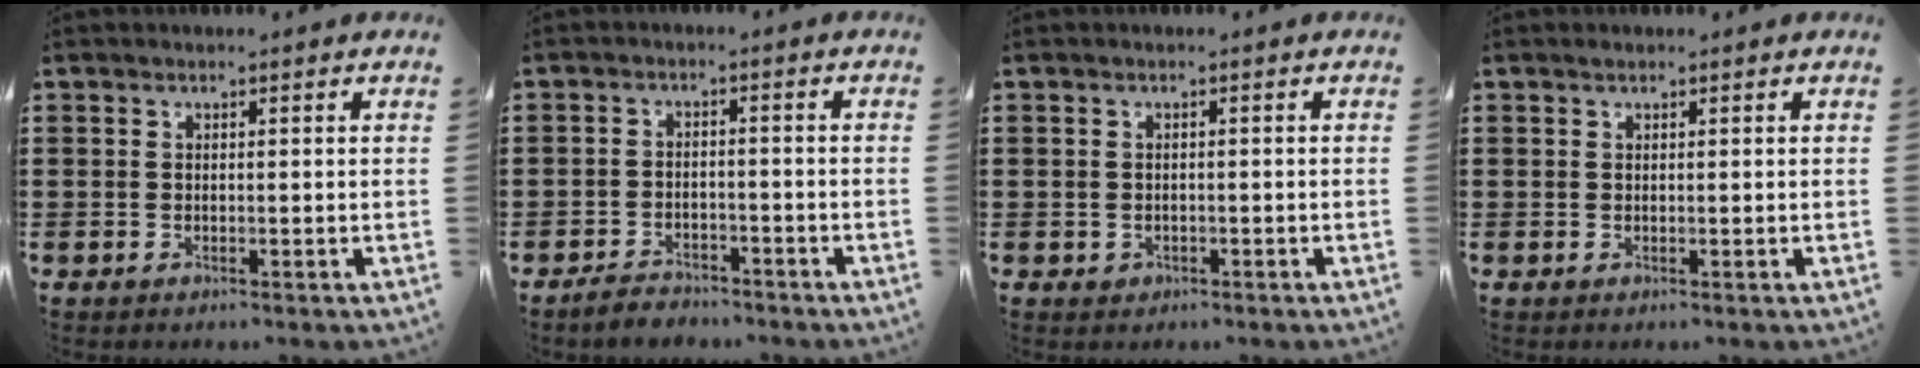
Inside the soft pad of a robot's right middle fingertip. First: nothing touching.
{"total": 2.8, "force": [-2.7, 0.7, 0.1], "torque": [-0.009, 0.005, -0.058]}
{"total": 0.7, "force": [-0.3, 0.6, 0.2], "torque": [-0.006, 0.002, -0.007]}
{"total": 0.0}